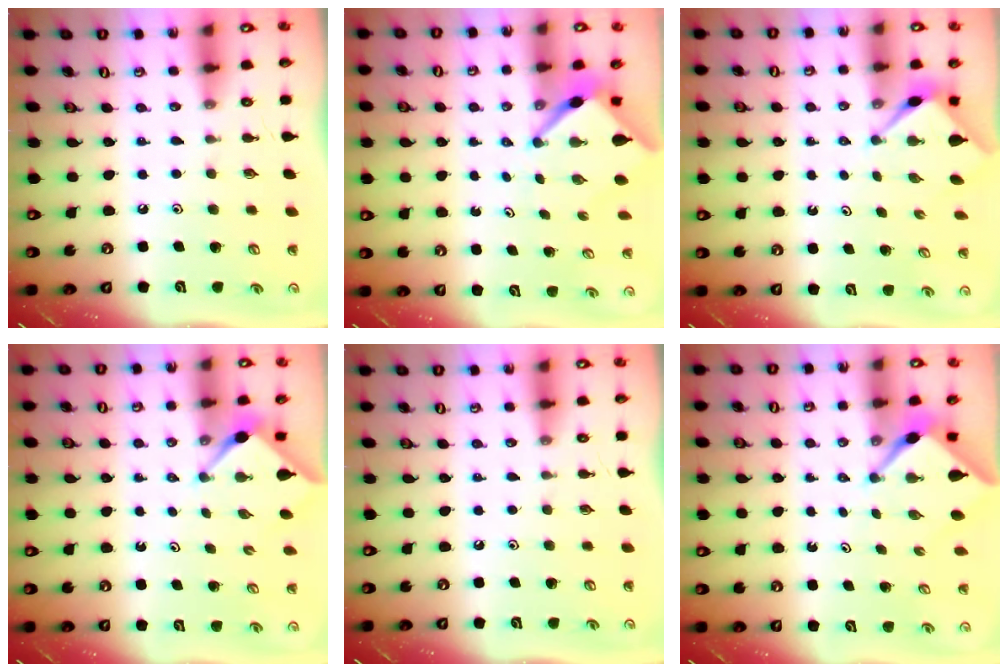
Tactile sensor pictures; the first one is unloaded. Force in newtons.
{"total": 5.0, "press": 5.0, "slide": 0.6}
{"total": 2.9, "press": 2.9, "slide": 0.2}
{"total": 3.0, "press": 3.0, "slide": 0.3}
{"total": 0.0}
{"total": 2.6, "press": 2.6, "slide": 0.2}